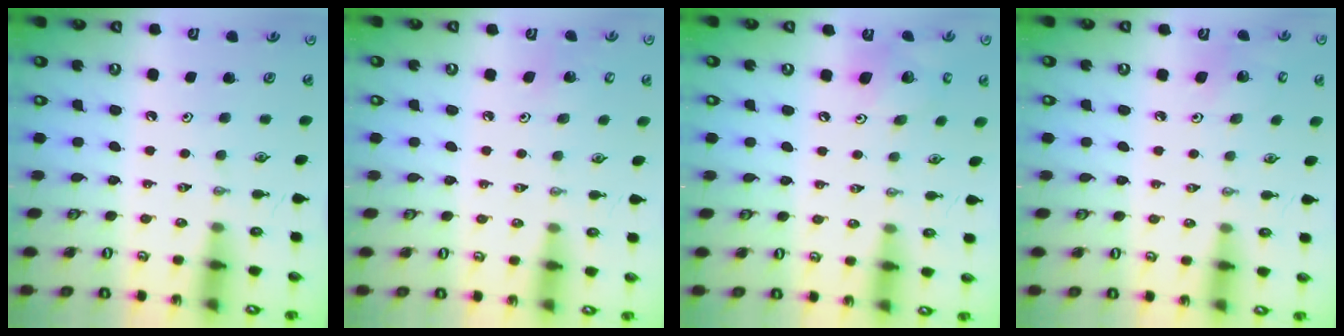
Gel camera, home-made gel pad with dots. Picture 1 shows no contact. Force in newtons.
{"total": 4.1, "press": 4.1, "slide": 0.2}
{"total": 12.8, "press": 12.7, "slide": 2.2}
{"total": 6.1, "press": 5.6, "slide": 2.4}